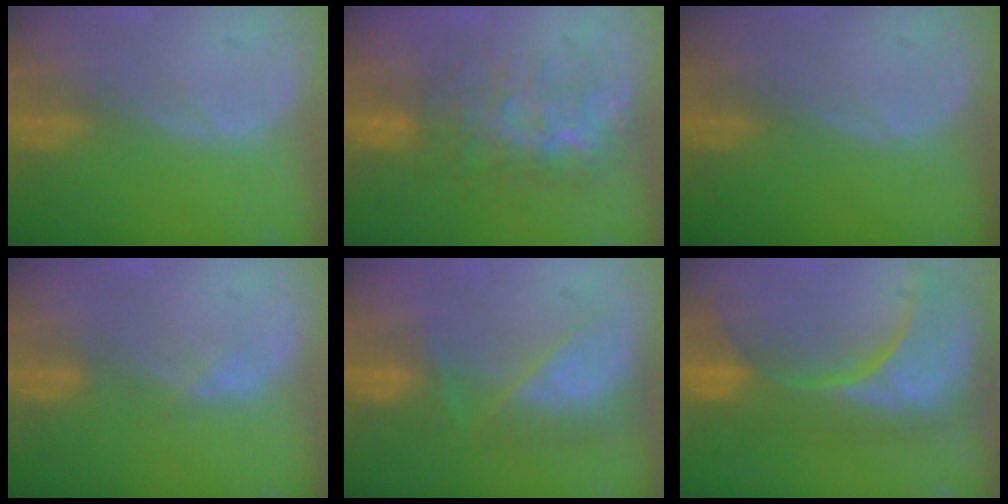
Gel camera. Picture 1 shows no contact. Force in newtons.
{"total": 7.7, "press": 7.5, "slide": 1.4}
{"total": 0.0}
{"total": 1.4, "press": 1.2, "slide": 0.7}
{"total": 7.7, "press": 7.0, "slide": 3.3}
{"total": 13.6, "press": 11.8, "slide": 6.8}